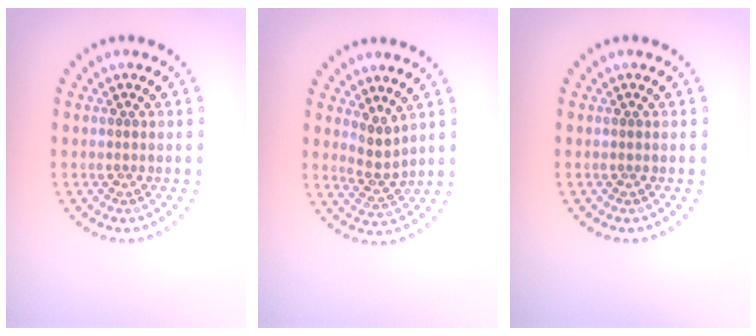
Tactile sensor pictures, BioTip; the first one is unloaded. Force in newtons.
{"total": 2.3, "press": 1.7, "slide": 1.5}
{"total": 0.0}